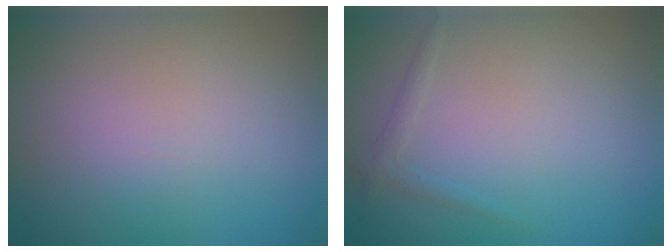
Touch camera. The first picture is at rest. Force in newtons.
{"total": 0.9, "press": 0.9, "slide": 0.1}